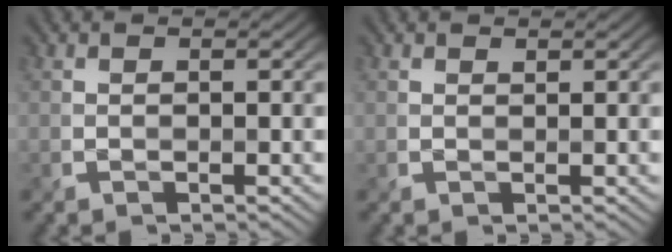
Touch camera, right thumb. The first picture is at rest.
{"total": 0.6, "force": [0.6, 0.1, 0.1], "torque": [-0.002, -0.002, 0.013]}